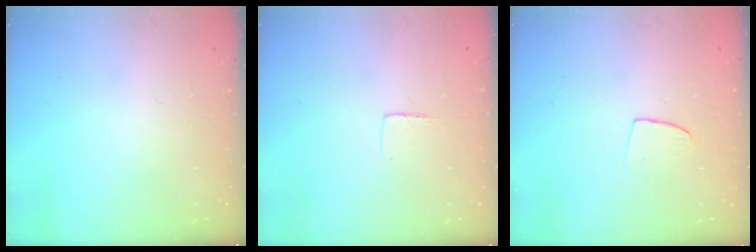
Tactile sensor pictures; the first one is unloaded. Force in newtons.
{"total": 3.0, "press": 3.0, "slide": 0.2}
{"total": 5.8, "press": 5.7, "slide": 0.4}